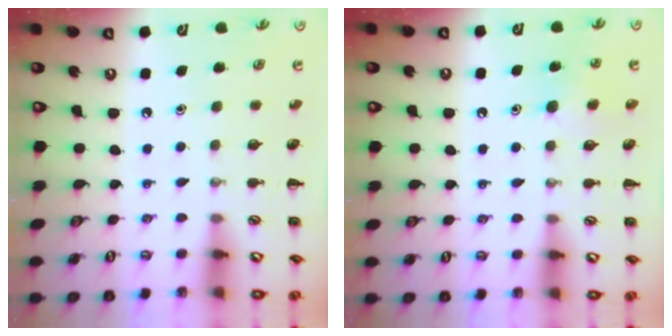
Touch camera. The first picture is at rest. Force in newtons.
{"total": 7.6, "press": 7.4, "slide": 1.7}